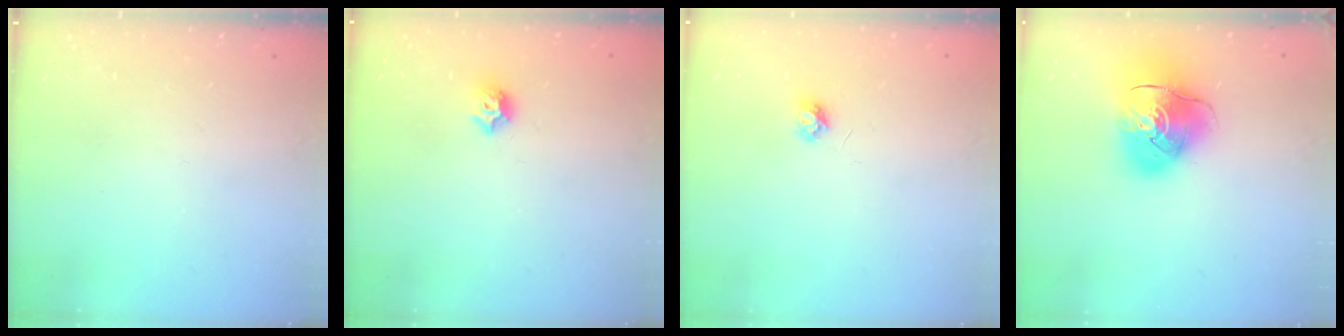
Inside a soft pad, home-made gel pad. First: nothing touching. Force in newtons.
{"total": 6.7, "press": 6.6, "slide": 1.1}
{"total": 3.9, "press": 3.8, "slide": 0.5}
{"total": 15.6, "press": 15.5, "slide": 2.4}